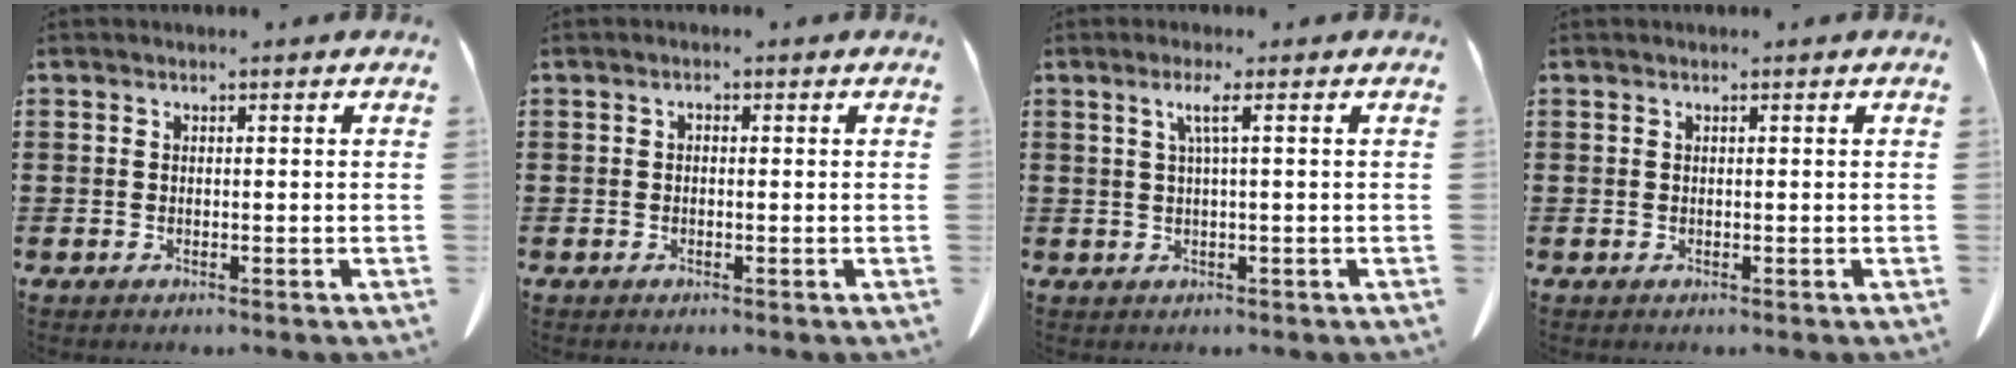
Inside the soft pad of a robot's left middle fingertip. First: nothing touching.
{"total": 1.1, "force": [-0.5, 0.5, 0.8], "torque": [-0.018, 0.001, -0.009]}
{"total": 2.9, "force": [0.8, -0.4, 2.7], "torque": [-0.054, -0.005, 0.012]}
{"total": 0.0}